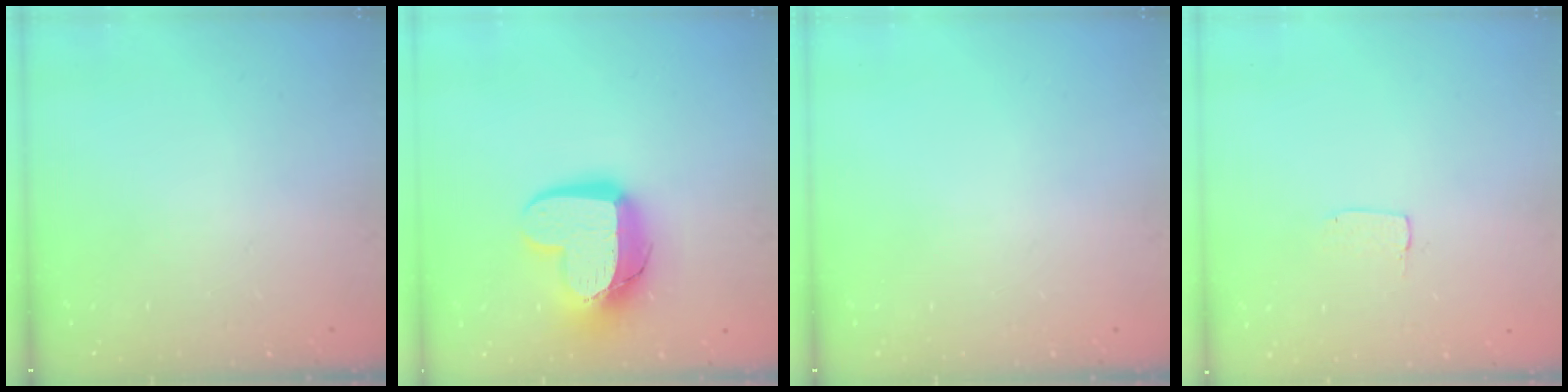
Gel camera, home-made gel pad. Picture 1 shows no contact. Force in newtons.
{"total": 15.1, "press": 15.0, "slide": 1.4}
{"total": 0.0}
{"total": 3.4, "press": 3.4, "slide": 0.1}